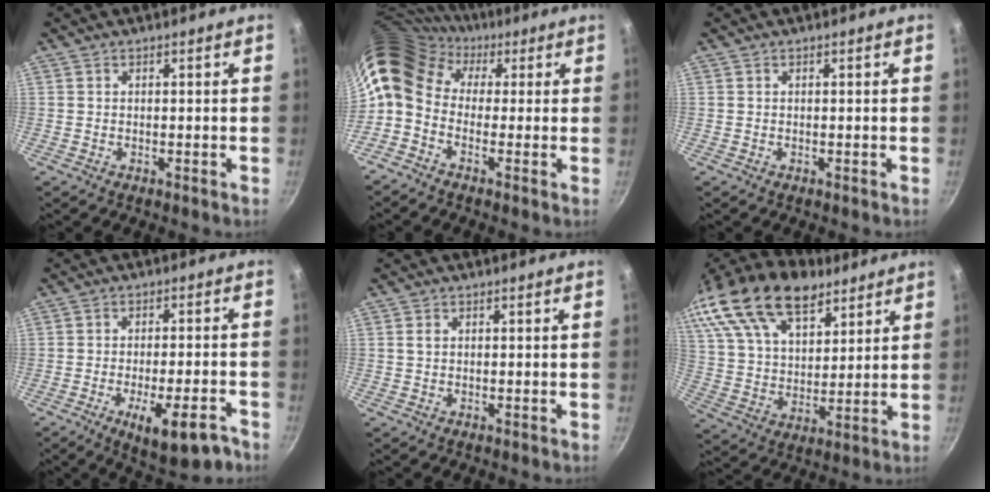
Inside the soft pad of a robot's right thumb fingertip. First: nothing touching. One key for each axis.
{"total": 13.6, "fx": 1.8, "fy": 10.7, "fz": 8.3, "tx": -0.160, "ty": 0.039, "tz": 0.011}
{"total": 0.0}
{"total": 11.3, "fx": -5.9, "fy": 3.6, "fz": 8.9, "tx": -0.113, "ty": 0.020, "tz": -0.076}
{"total": 1.0, "fx": 0.2, "fy": 0.7, "fz": 0.6, "tx": -0.011, "ty": 0.002, "tz": 0.003}
{"total": 29.5, "fx": 18.6, "fy": 16.1, "fz": 16.3, "tx": -0.338, "ty": -0.002, "tz": 0.333}